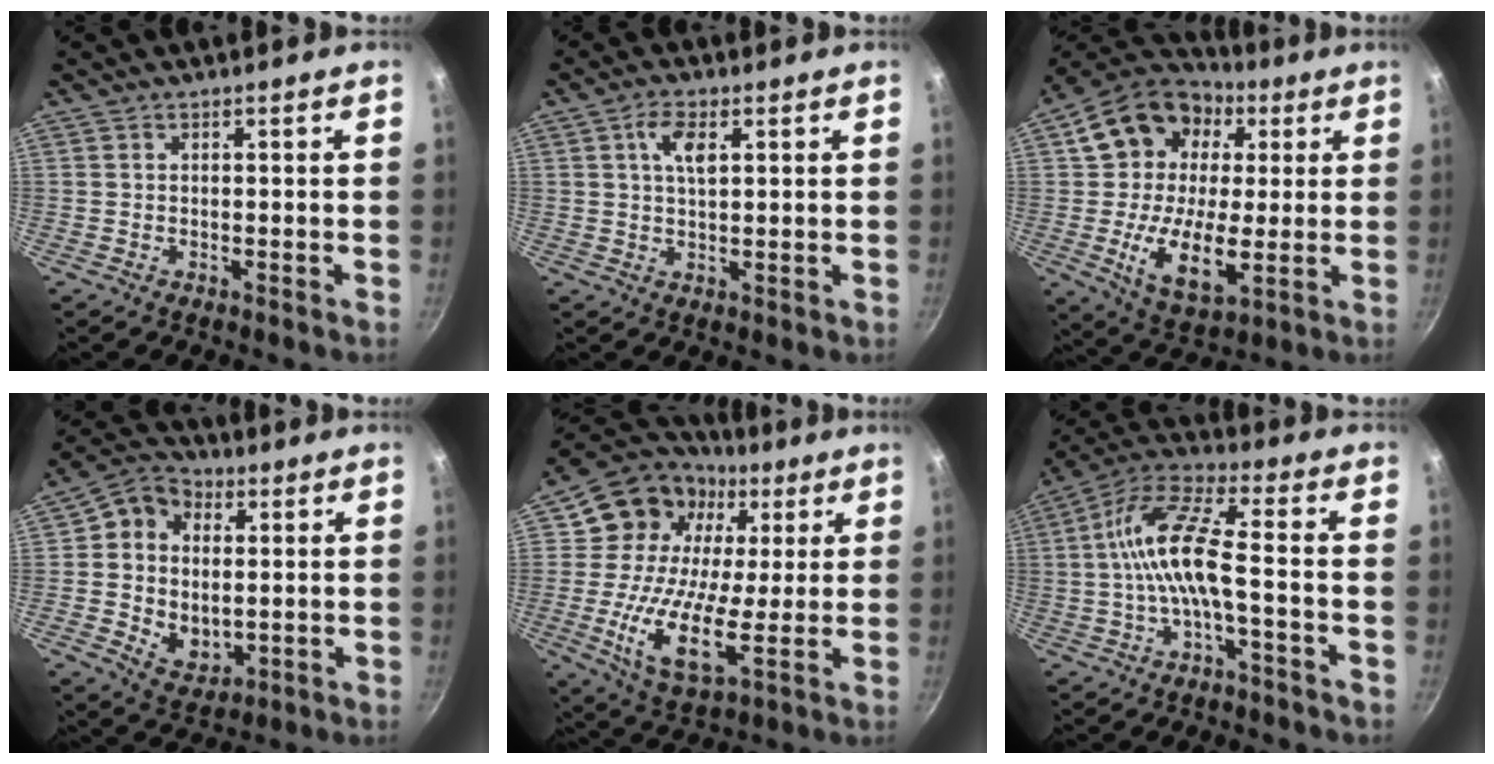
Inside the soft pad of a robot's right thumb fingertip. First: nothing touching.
{"total": 5.0, "force": [1.7, 2.3, 4.1], "torque": [-0.068, -0.002, 0.031]}
{"total": 22.5, "force": [2.8, 15.7, 15.8], "torque": [-0.241, 0.011, 0.041]}
{"total": 13.2, "force": [1.8, 10.7, 7.6], "torque": [-0.091, -0.014, 0.030]}
{"total": 20.3, "force": [3.3, 14.2, 14.1], "torque": [-0.232, 0.002, 0.044]}
{"total": 9.7, "force": [-2.0, 3.1, 8.9], "torque": [-0.188, 0.040, -0.047]}